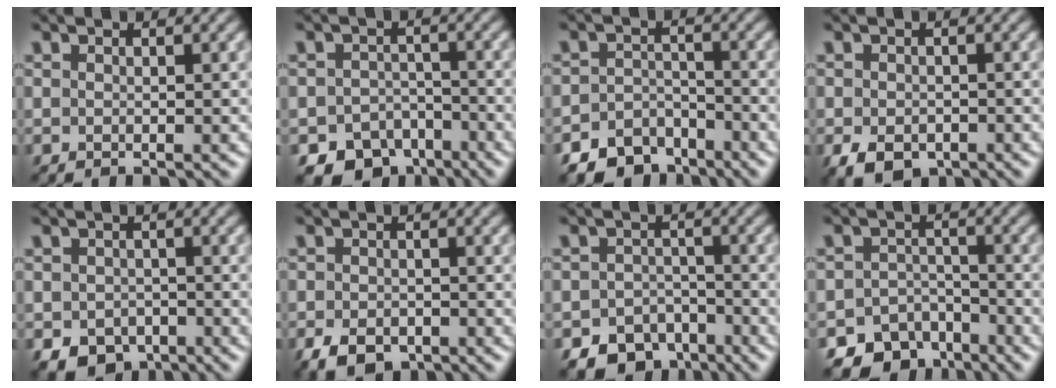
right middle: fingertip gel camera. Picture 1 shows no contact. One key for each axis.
{"total": 5.6, "fx": -4.0, "fy": 3.7, "fz": 1.4, "tx": -0.008, "ty": -0.008, "tz": -0.059}
{"total": 5.0, "fx": -4.1, "fy": 2.7, "fz": 0.9, "tx": -0.012, "ty": -0.003, "tz": -0.068}
{"total": 3.4, "fx": -1.8, "fy": 2.3, "fz": 1.7, "tx": -0.034, "ty": -0.010, "tz": -0.032}
{"total": 3.7, "fx": -2.0, "fy": 2.7, "fz": 1.4, "tx": -0.027, "ty": -0.010, "tz": -0.035}
{"total": 3.5, "fx": -2.1, "fy": 2.2, "fz": 1.7, "tx": -0.031, "ty": -0.007, "tz": -0.039}
{"total": 5.6, "fx": -3.9, "fy": 3.7, "fz": 1.5, "tx": -0.015, "ty": -0.006, "tz": -0.059}
{"total": 8.7, "fx": -6.7, "fy": 5.4, "fz": 0.9, "tx": 0.004, "ty": -0.022, "tz": -0.101}